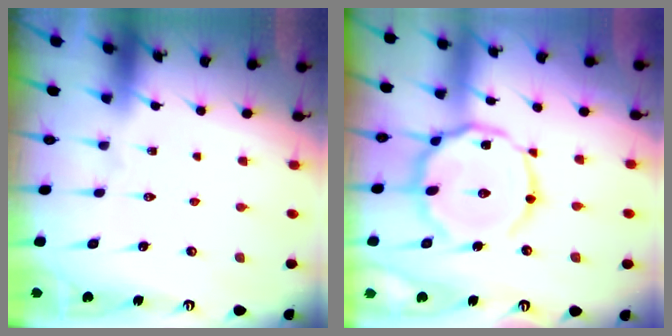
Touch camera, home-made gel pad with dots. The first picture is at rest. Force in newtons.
{"total": 16.3, "press": 16.2, "slide": 1.3}